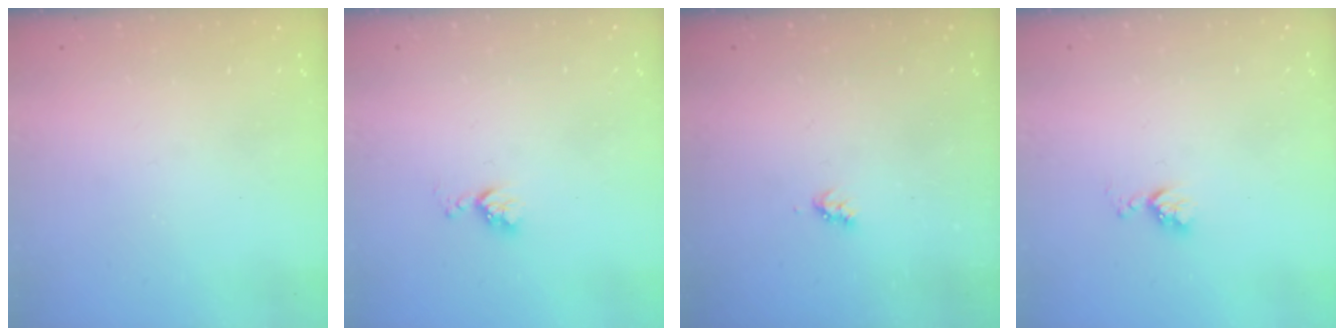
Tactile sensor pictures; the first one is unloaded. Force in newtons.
{"total": 4.0, "press": 3.9, "slide": 0.7}
{"total": 2.8, "press": 2.8, "slide": 0.4}
{"total": 4.0, "press": 3.9, "slide": 0.7}